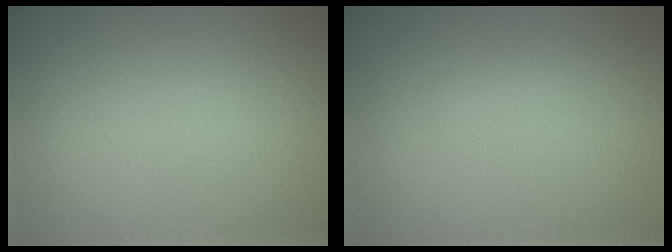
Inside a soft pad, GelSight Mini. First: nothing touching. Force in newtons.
{"total": 0.6, "press": 0.6, "slide": 0.0}